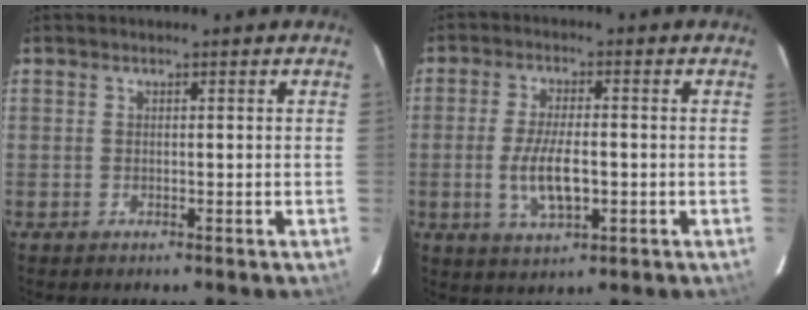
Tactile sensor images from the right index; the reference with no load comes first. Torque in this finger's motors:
{"motor_torque": [0.52, -0.20, 0.27, 0.11]}